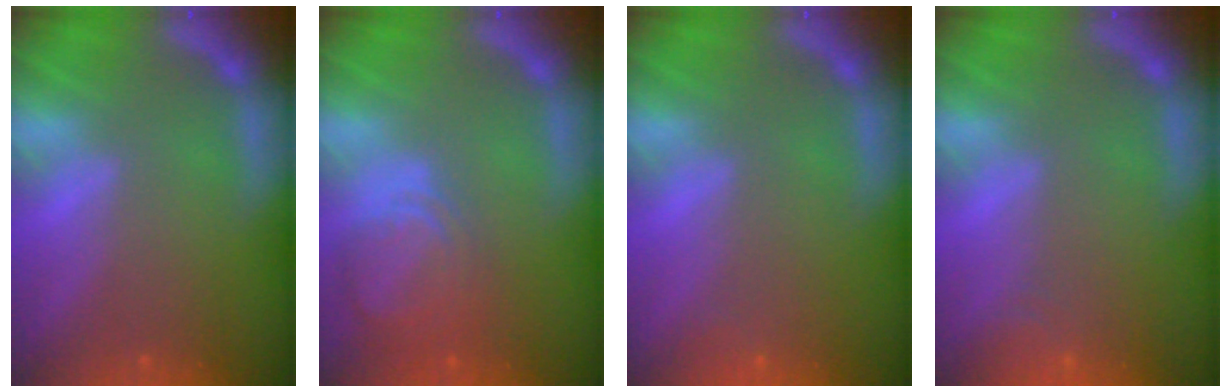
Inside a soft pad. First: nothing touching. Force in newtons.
{"total": 5.6}
{"total": 0.9}
{"total": 2.4}